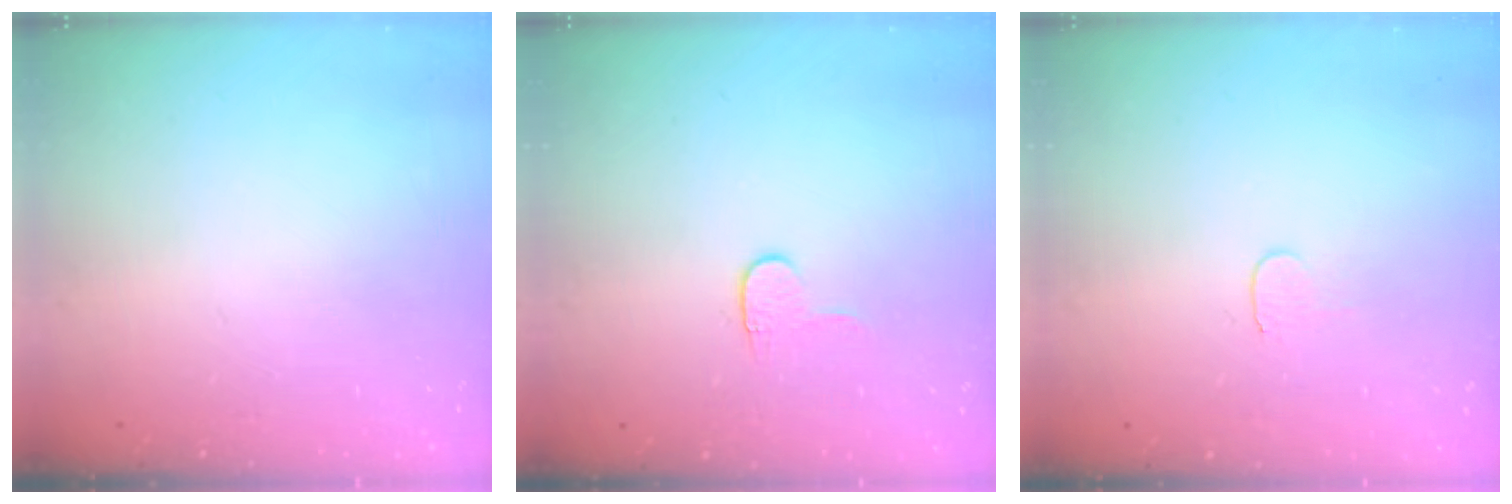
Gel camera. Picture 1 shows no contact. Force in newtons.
{"total": 3.8, "press": 3.8, "slide": 0.4}
{"total": 3.7, "press": 3.7, "slide": 0.4}